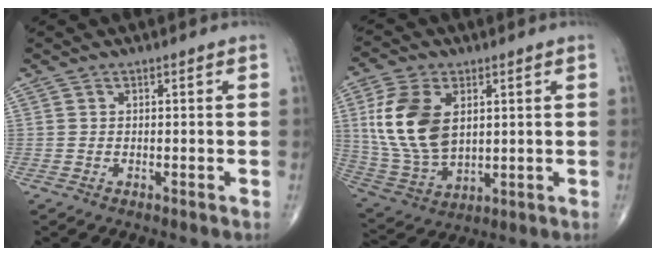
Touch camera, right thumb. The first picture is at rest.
{"total": 15.7, "force": [3.5, 9.7, 11.8], "torque": [-0.229, -0.013, 0.079]}